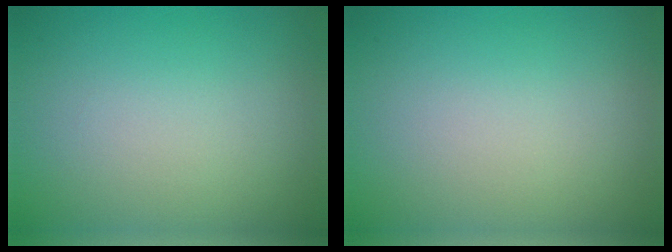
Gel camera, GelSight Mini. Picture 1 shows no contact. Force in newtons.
{"total": 0.0}